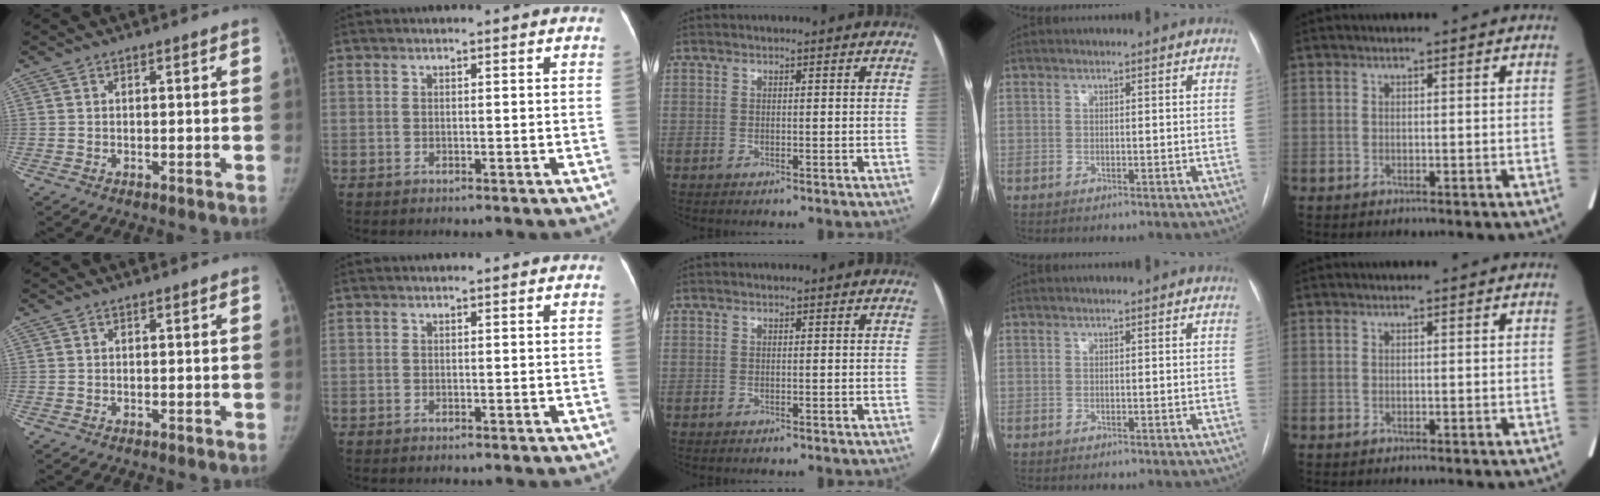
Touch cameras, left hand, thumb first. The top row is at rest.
{}